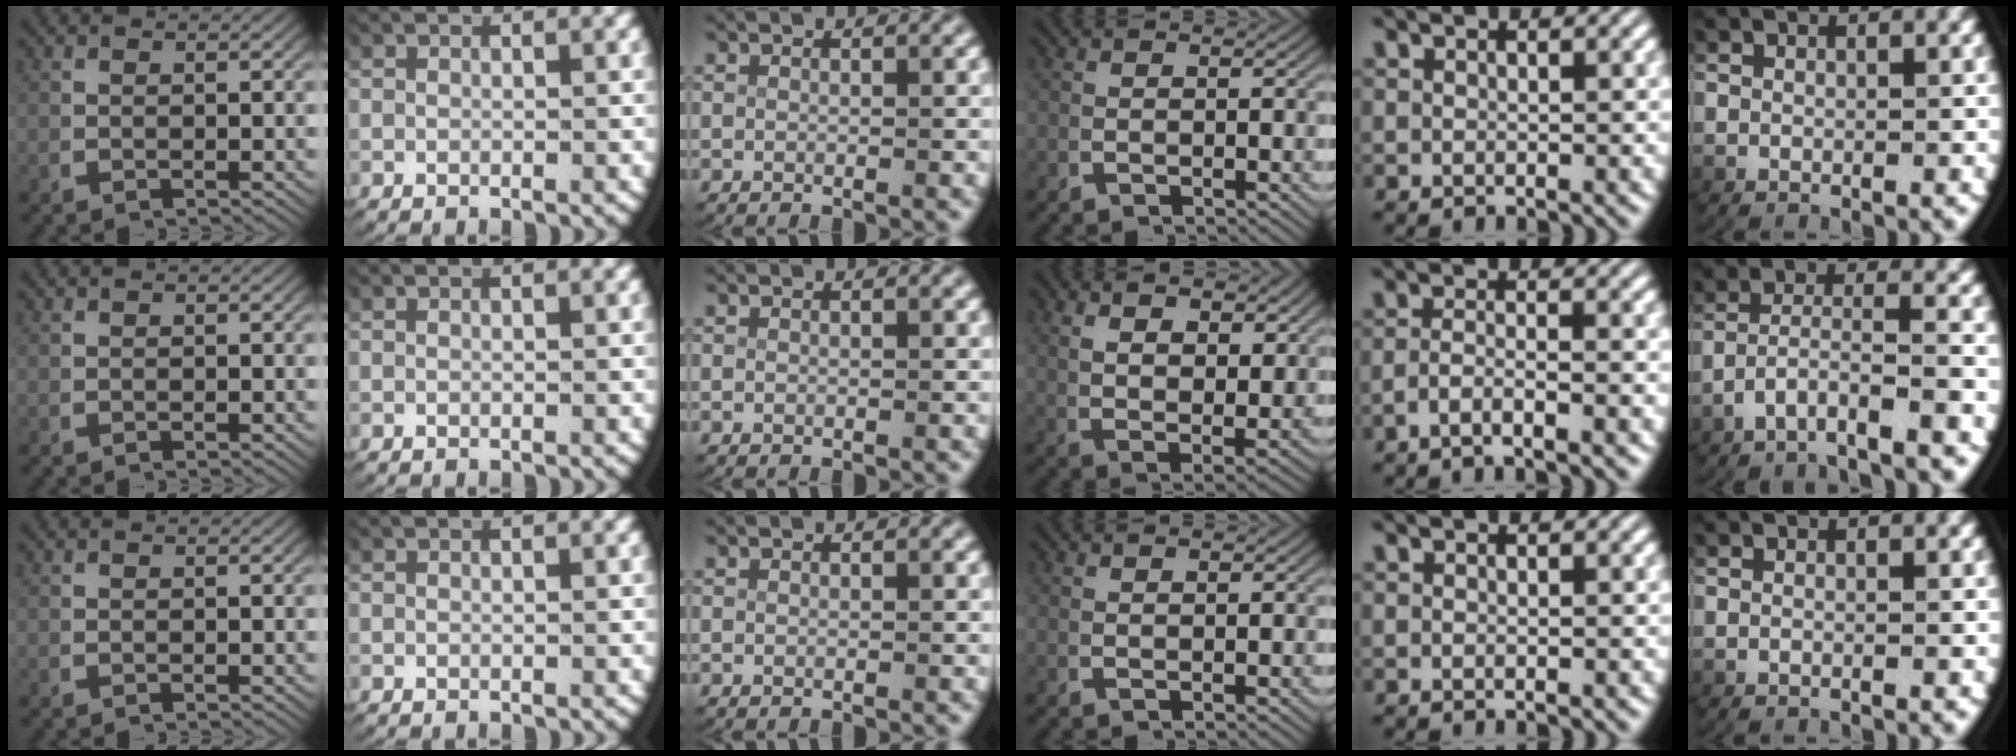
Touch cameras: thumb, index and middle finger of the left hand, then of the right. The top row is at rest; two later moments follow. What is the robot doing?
{"motion": "lift_and_place", "object": "towel"}